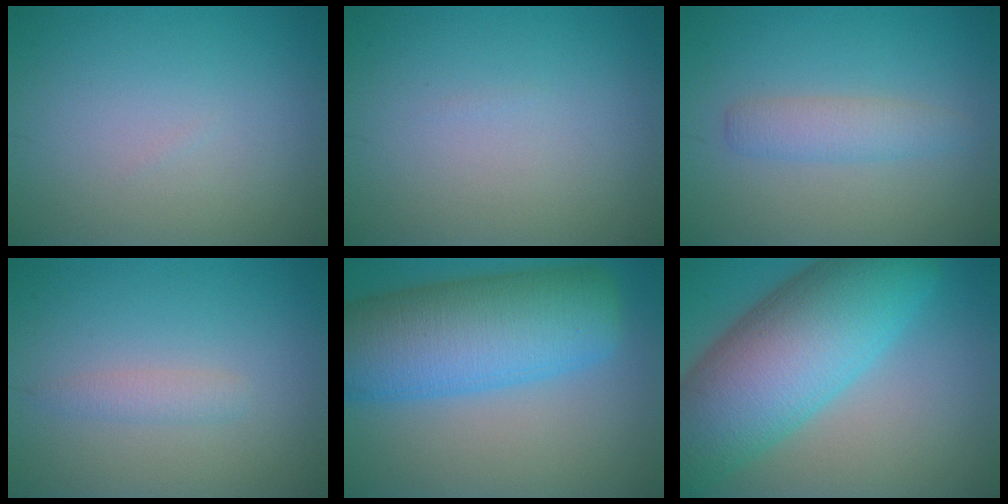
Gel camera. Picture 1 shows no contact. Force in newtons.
{"total": 0.0}
{"total": 2.4, "press": 2.4, "slide": 0.1}
{"total": 1.4, "press": 1.4, "slide": 0.1}
{"total": 11.9, "press": 11.9, "slide": 0.3}
{"total": 13.9, "press": 13.9, "slide": 0.4}